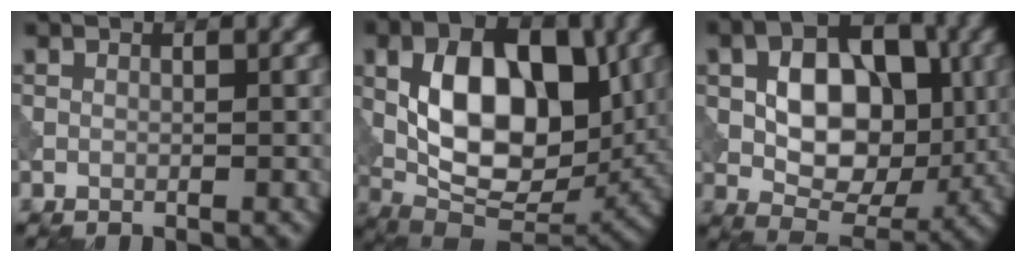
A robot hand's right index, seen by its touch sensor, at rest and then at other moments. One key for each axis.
{"total": 11.0, "fx": 1.4, "fy": 6.3, "fz": 8.9, "tx": -0.145, "ty": -0.001, "tz": 0.023}
{"total": 9.1, "fx": 0.7, "fy": 6.1, "fz": 6.6, "tx": -0.107, "ty": 0.001, "tz": 0.008}